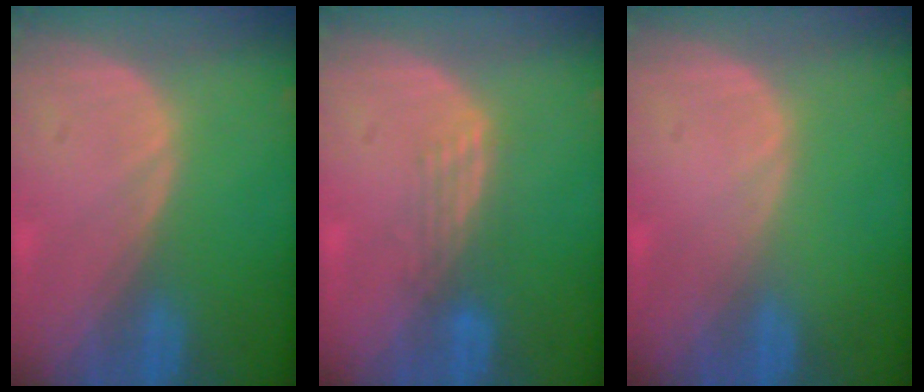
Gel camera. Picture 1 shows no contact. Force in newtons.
{"total": 3.1, "press": 2.6, "slide": 1.6}
{"total": 0.0}